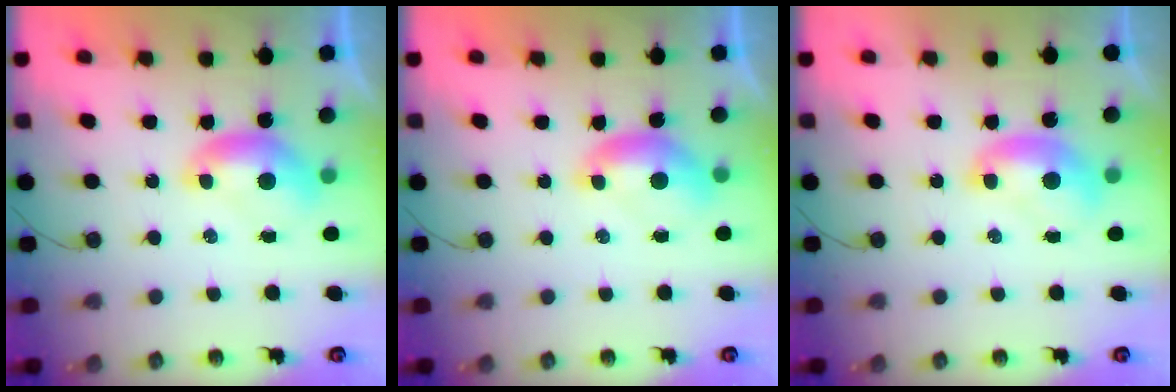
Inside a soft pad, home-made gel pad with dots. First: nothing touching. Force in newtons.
{"total": 0.8, "press": 0.6, "slide": 0.5}
{"total": 1.4, "press": 1.4, "slide": 0.2}